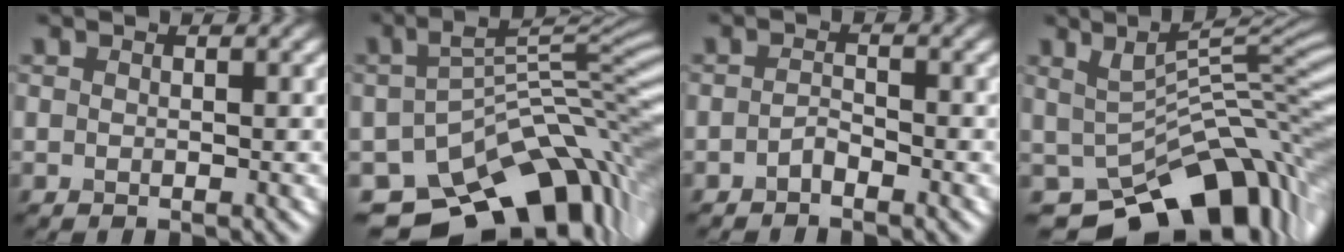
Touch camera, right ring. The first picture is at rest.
{"total": 13.3, "force": [-7.6, 6.6, 8.6], "torque": [-0.141, -0.008, -0.112]}
{"total": 1.1, "force": [-0.8, 0.3, 0.6], "torque": [-0.013, 0.004, -0.018]}
{"total": 10.5, "force": [-4.2, 4.9, 8.3], "torque": [-0.123, -0.002, -0.062]}